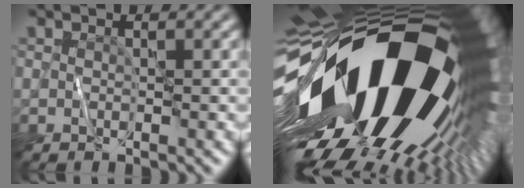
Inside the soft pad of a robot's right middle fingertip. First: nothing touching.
{"total": 22.3, "force": [-0.8, 11.5, 19.1], "torque": [-0.345, -0.077, -0.015]}